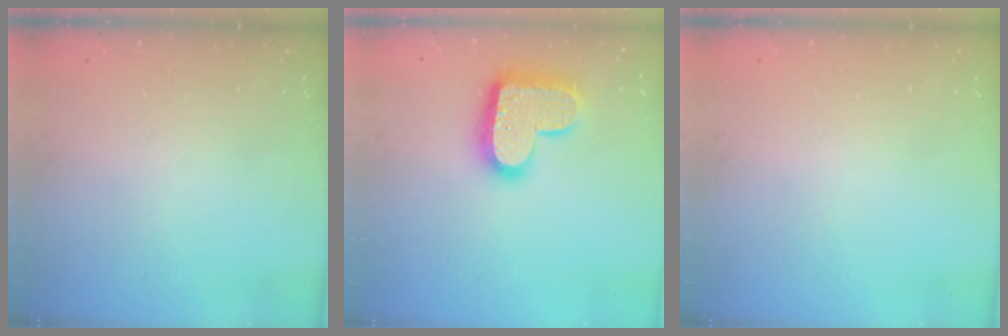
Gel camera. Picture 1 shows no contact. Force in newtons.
{"total": 20.1, "press": 20.1, "slide": 1.3}
{"total": 0.0}